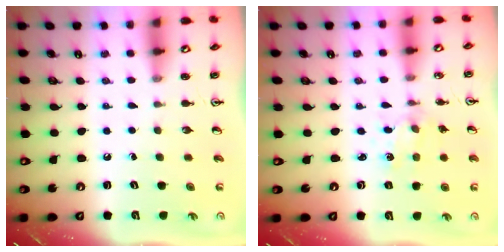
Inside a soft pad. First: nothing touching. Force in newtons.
{"total": 1.7, "press": 1.7, "slide": 0.3}